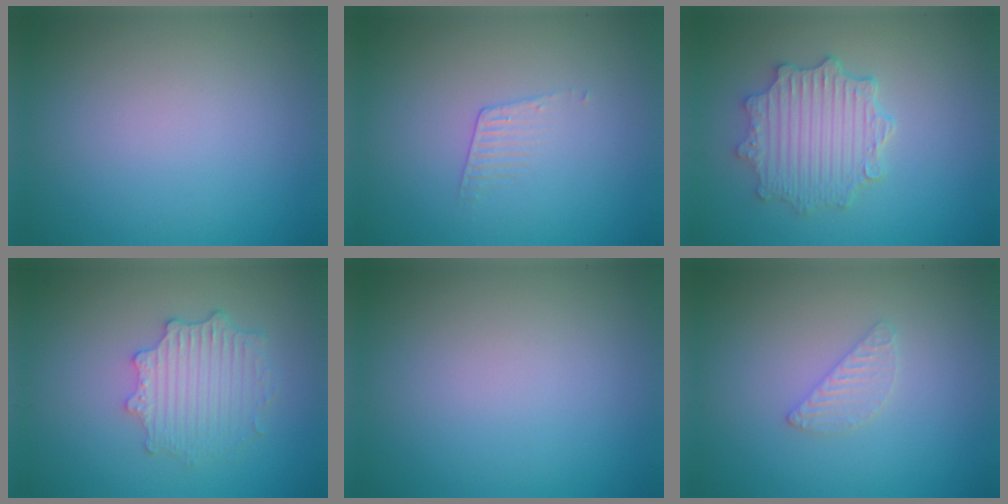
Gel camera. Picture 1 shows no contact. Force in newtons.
{"total": 1.1, "press": 0.2, "slide": 1.1}
{"total": 4.9, "press": 4.0, "slide": 2.9}
{"total": 4.0, "press": 3.3, "slide": 2.3}
{"total": 0.0}
{"total": 1.5, "press": 1.5, "slide": 0.2}